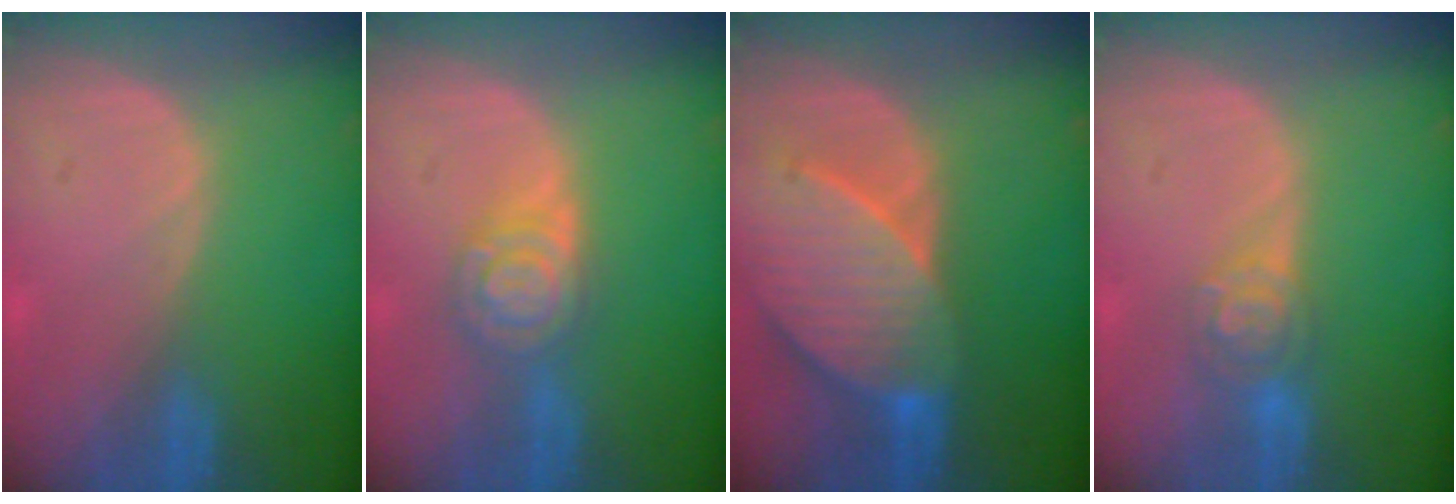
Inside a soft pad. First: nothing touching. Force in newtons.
{"total": 5.7, "press": 5.6, "slide": 0.4}
{"total": 9.9, "press": 8.9, "slide": 4.5}
{"total": 4.8, "press": 4.2, "slide": 2.3}